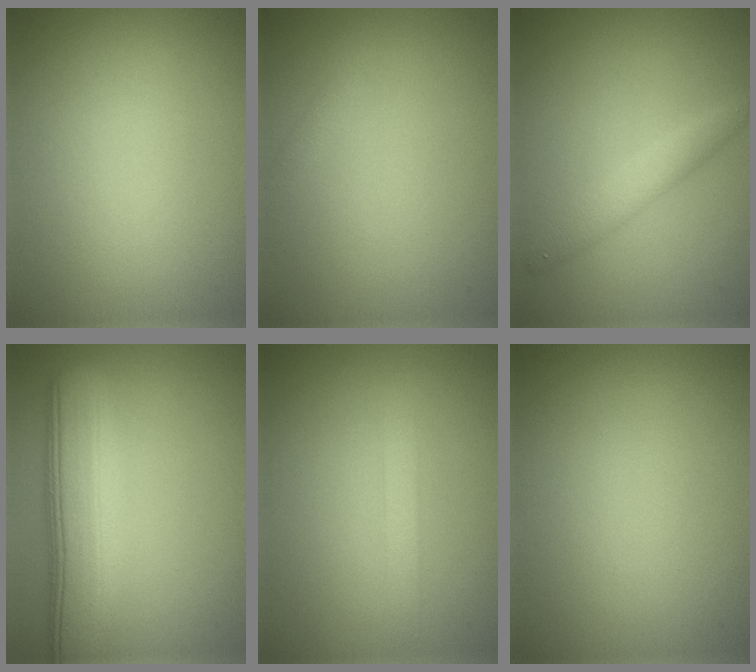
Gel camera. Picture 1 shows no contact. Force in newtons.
{"total": 1.0, "press": 1.0, "slide": 0.0}
{"total": 2.1, "press": 2.1, "slide": 0.0}
{"total": 8.0, "press": 7.9, "slide": 0.8}
{"total": 1.2, "press": 1.2, "slide": 0.0}
{"total": 0.0}